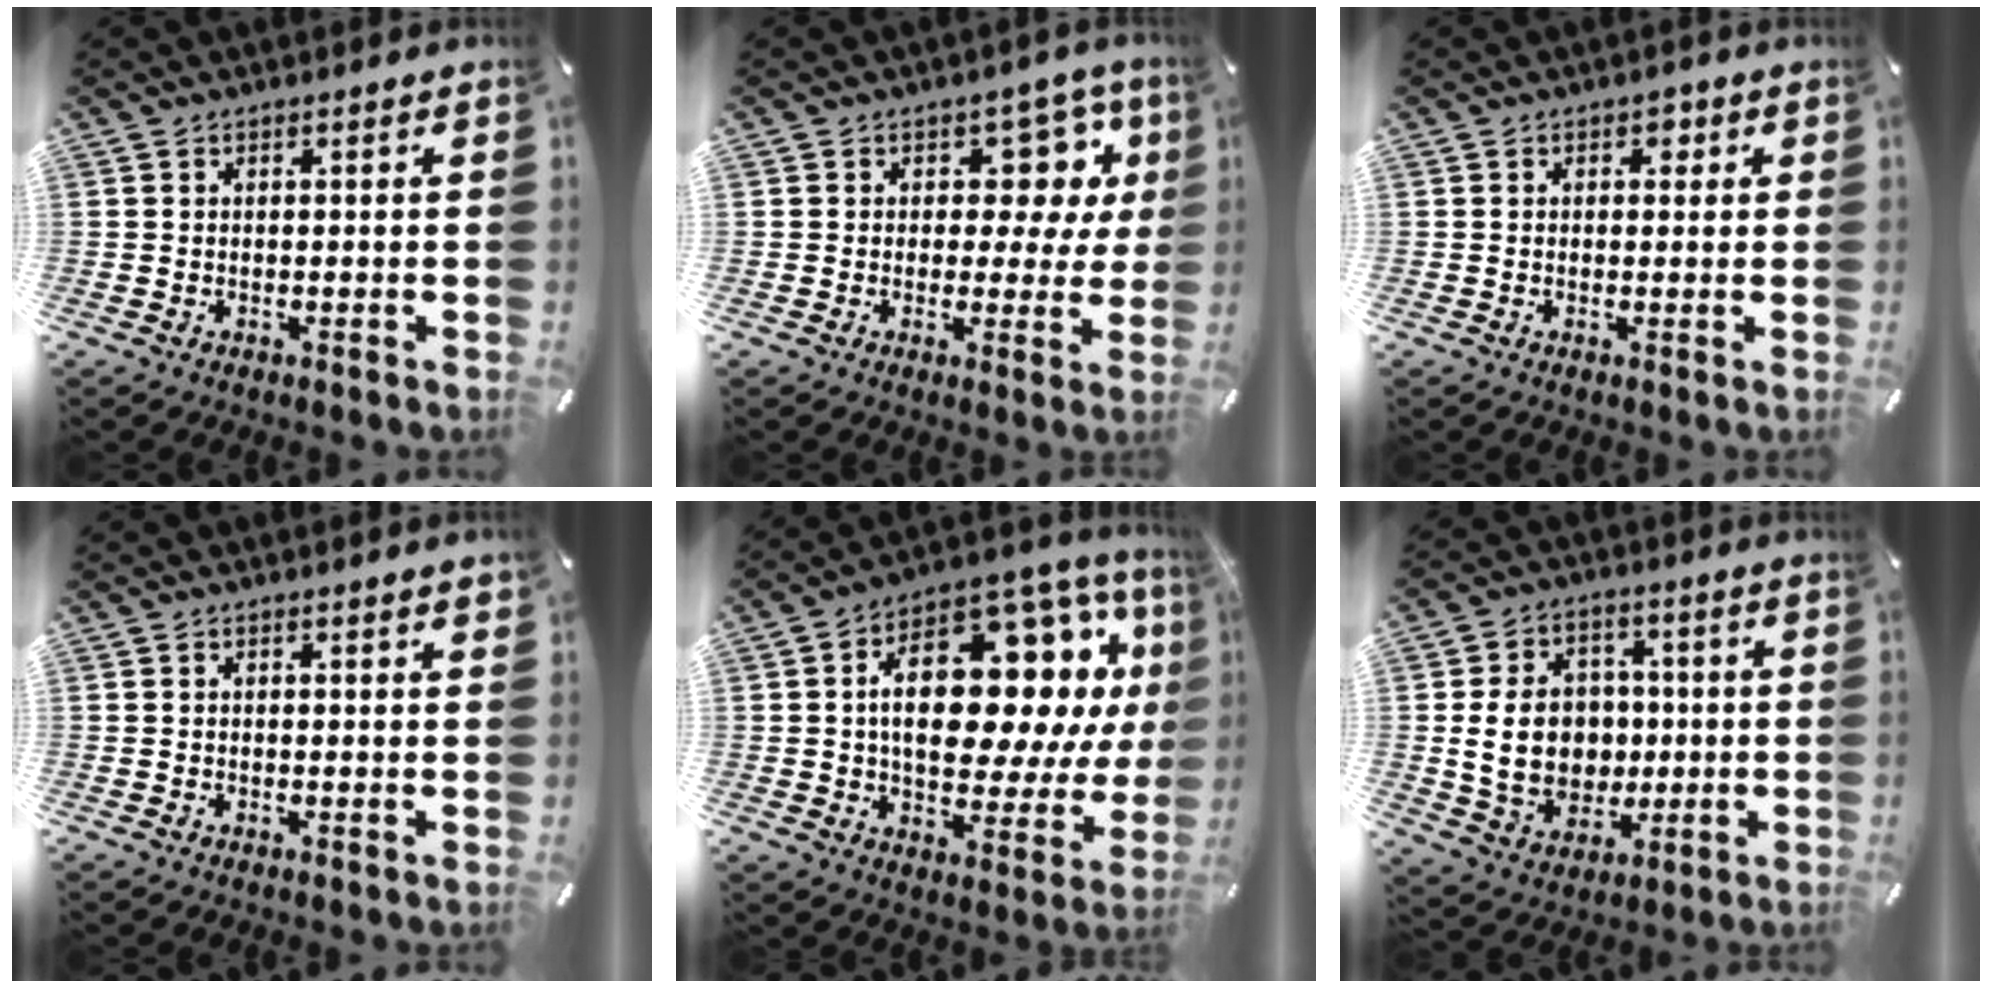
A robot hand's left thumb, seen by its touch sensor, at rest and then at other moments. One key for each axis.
{"total": 10.9, "fx": 4.3, "fy": 7.4, "fz": 6.7, "tx": -0.076, "ty": -0.029, "tz": 0.074}
{"total": 1.9, "fx": 0.5, "fy": 1.6, "fz": 0.9, "tx": -0.005, "ty": 0.001, "tz": 0.002}
{"total": 0.8, "fx": 0.5, "fy": 0.1, "fz": 0.6, "tx": -0.004, "ty": -0.004, "tz": 0.006}
{"total": 24.0, "fx": 6.0, "fy": 13.2, "fz": 19.2, "tx": -0.303, "ty": -0.042, "tz": 0.103}
{"total": 14.0, "fx": 0.0, "fy": 11.5, "fz": 8.0, "tx": -0.158, "ty": 0.010, "tz": 0.006}